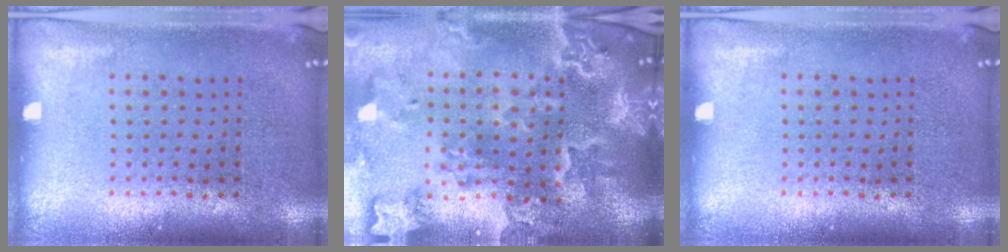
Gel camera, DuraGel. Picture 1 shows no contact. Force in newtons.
{"total": 4.7, "press": 3.8, "slide": 2.8}
{"total": 0.0}